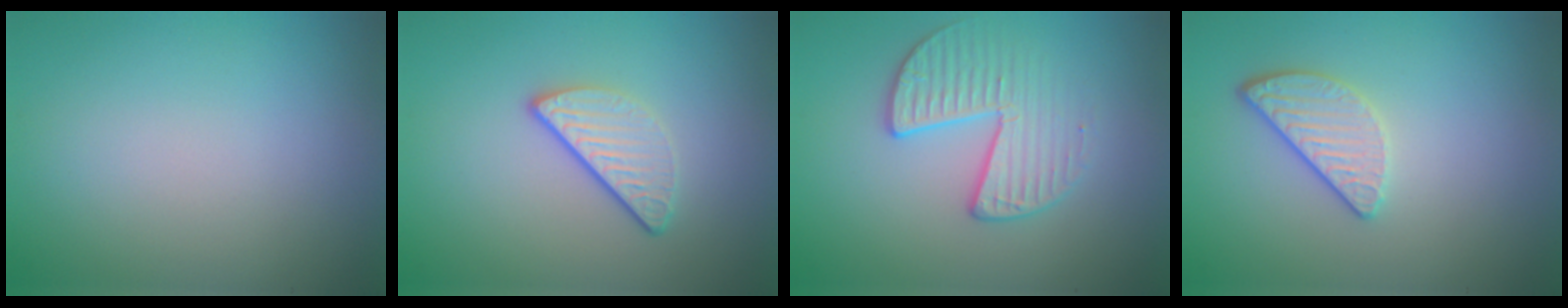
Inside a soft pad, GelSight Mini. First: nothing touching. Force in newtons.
{"total": 3.2, "press": 2.5, "slide": 2.1}
{"total": 3.3, "press": 3.0, "slide": 1.3}
{"total": 2.6, "press": 2.3, "slide": 1.3}